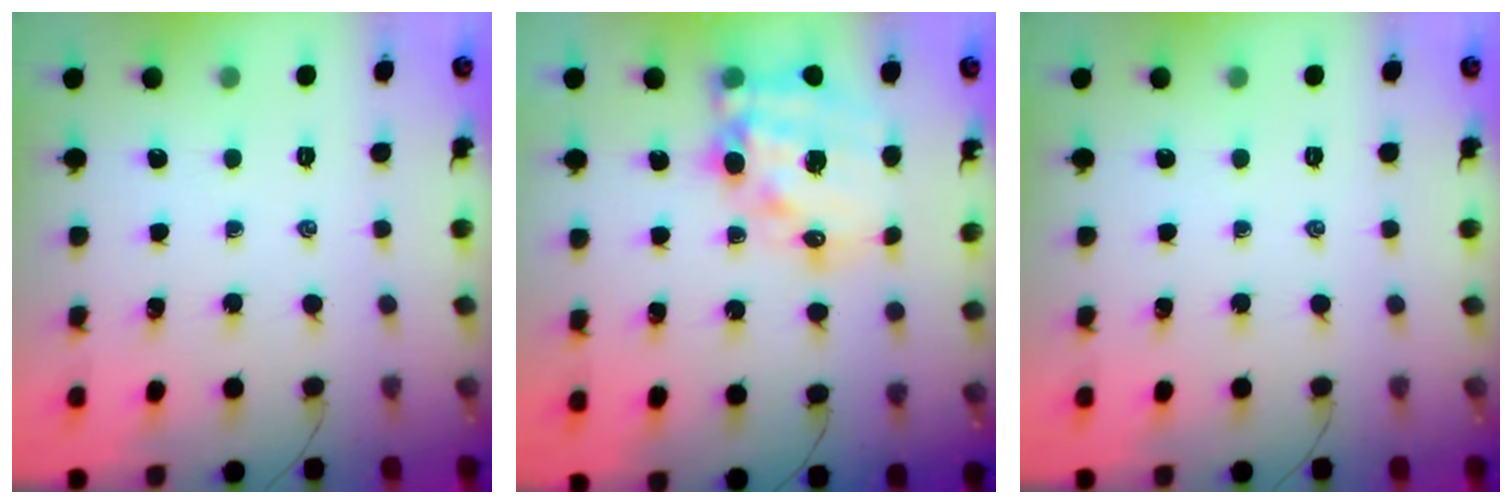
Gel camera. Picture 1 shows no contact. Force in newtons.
{"total": 17.3, "press": 16.8, "slide": 3.8}
{"total": 0.0}